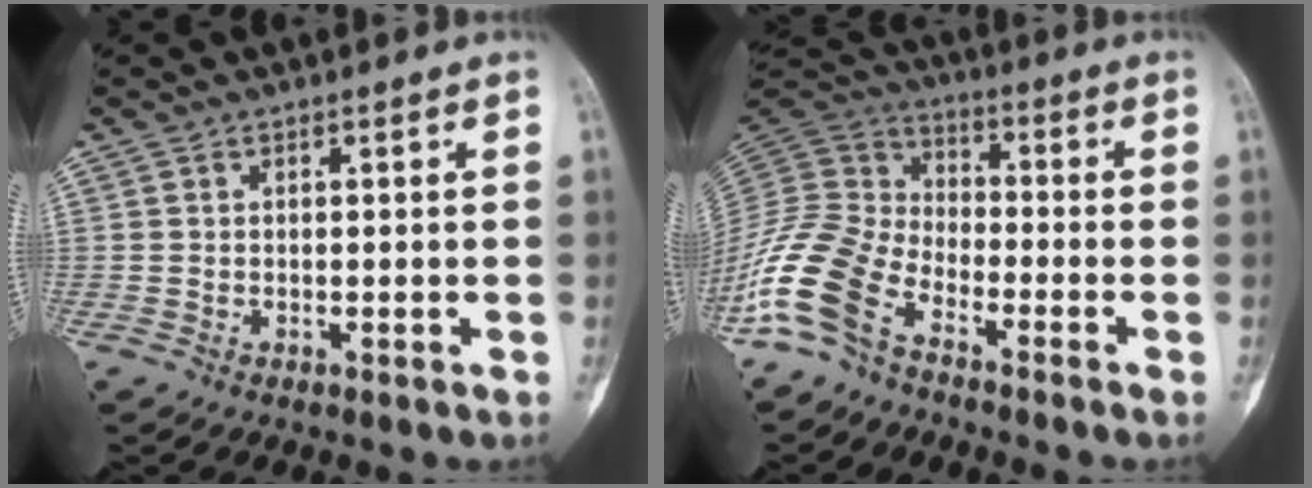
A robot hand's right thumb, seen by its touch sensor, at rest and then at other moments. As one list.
[{"total": 13.1, "force": [-8.1, 6.9, 7.6], "torque": [-0.163, 0.055, -0.175]}]